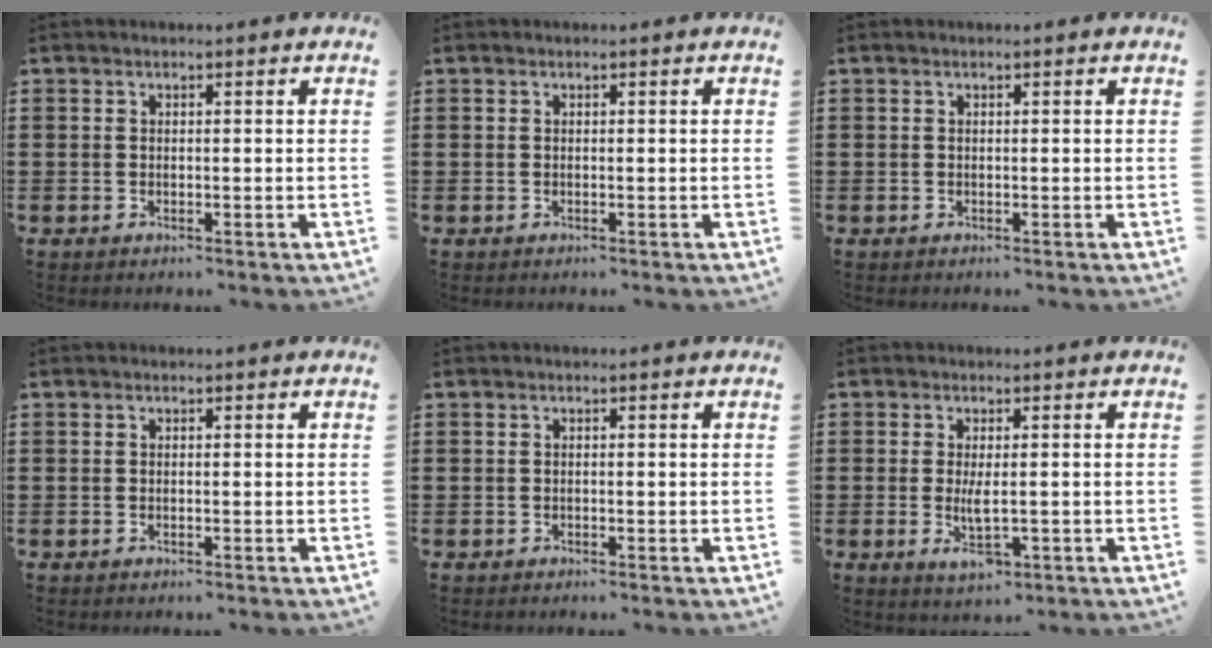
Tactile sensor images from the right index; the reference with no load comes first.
{"total": 0.0}
{"total": 0.0}
{"total": 0.0}
{"total": 0.0}
{"total": 4.2, "force": [-0.9, 1.3, 3.9], "torque": [-0.090, -0.009, -0.020]}